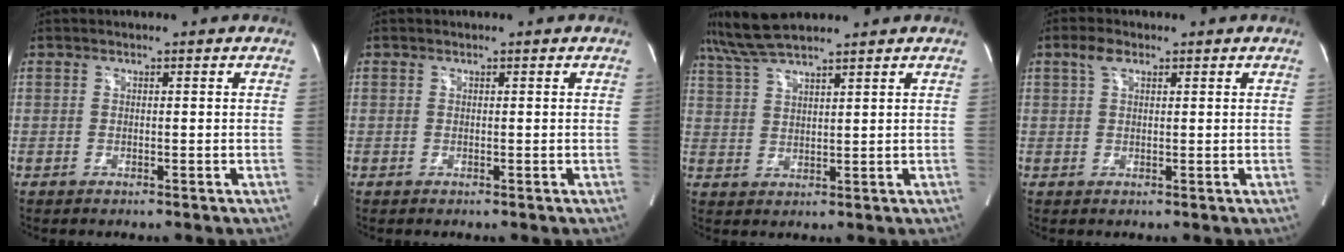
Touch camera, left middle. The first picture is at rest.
{"total": 0.0}
{"total": 7.3, "force": [6.5, 0.2, 3.4], "torque": [-0.078, 0.031, 0.127]}
{"total": 2.5, "force": [1.4, 1.2, 1.6], "torque": [-0.039, 0.013, 0.032]}